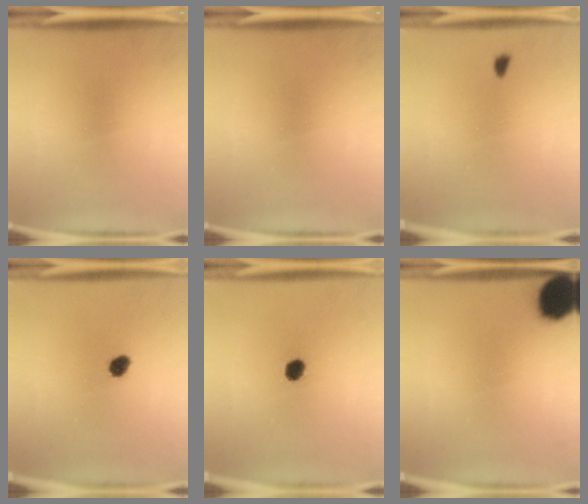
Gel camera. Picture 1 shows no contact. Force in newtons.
{"total": 0.0}
{"total": 1.1}
{"total": 2.8}
{"total": 3.9}
{"total": 13.2}